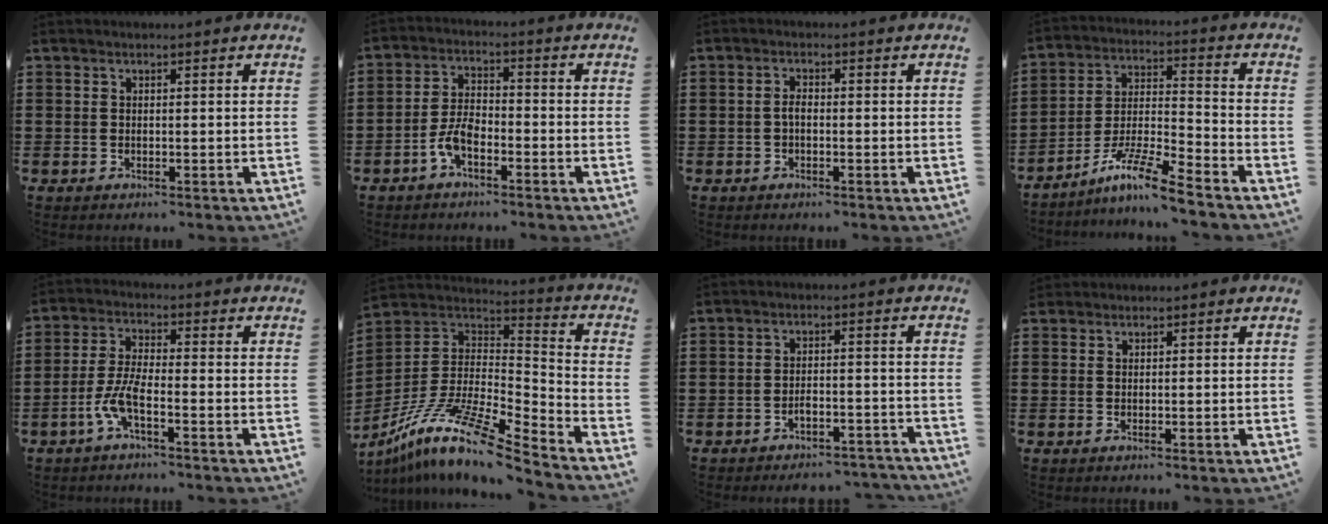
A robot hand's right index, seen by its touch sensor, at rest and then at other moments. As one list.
[{"total": 5.0, "force": [-2.7, 2.1, 3.7], "torque": [-0.091, 0.003, -0.057]}, {"total": 1.5, "force": [-0.4, 0.5, 1.3], "torque": [-0.034, -0.003, -0.010]}, {"total": 9.6, "force": [-7.9, 0.1, 5.5], "torque": [-0.109, 0.003, -0.157]}, {"total": 5.6, "force": [-2.9, 1.1, 4.7], "torque": [-0.113, -0.010, -0.059]}, {"total": 13.1, "force": [-9.4, 2.2, 8.9], "torque": [-0.185, 0.004, -0.184]}, {"total": 3.2, "force": [-3.0, 0.5, 1.0], "torque": [-0.021, 0.005, -0.063]}, {"total": 0.6, "force": [0.6, 0.2, -0.1], "torque": [0.002, 0.001, 0.011]}]